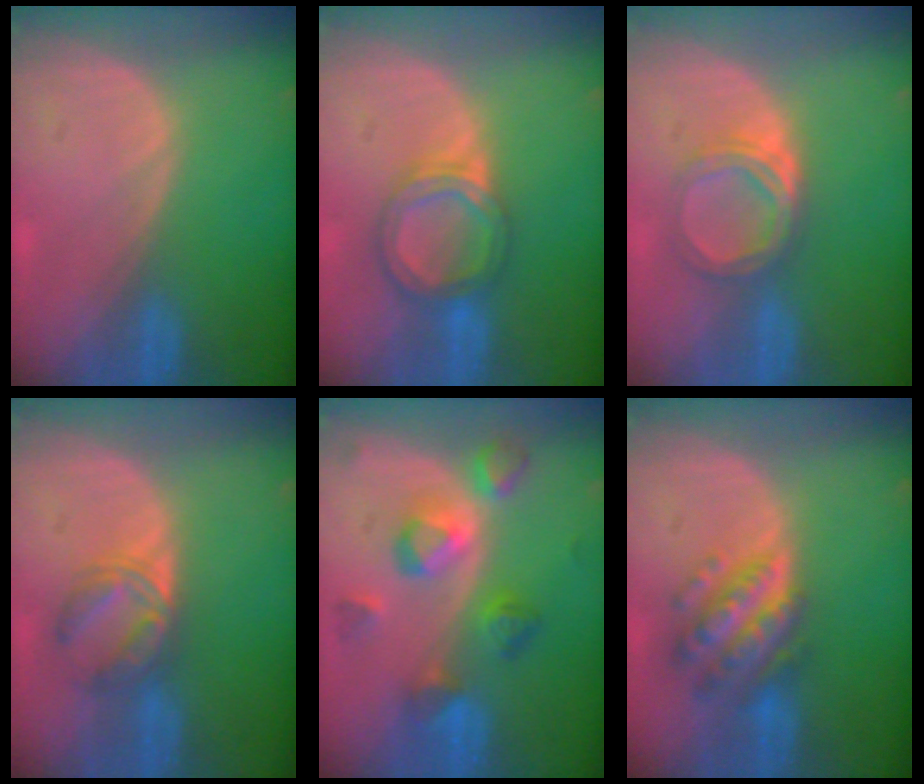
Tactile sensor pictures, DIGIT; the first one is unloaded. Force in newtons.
{"total": 6.2, "press": 5.7, "slide": 2.5}
{"total": 5.6, "press": 5.0, "slide": 2.5}
{"total": 5.6, "press": 5.5, "slide": 1.0}
{"total": 7.7, "press": 7.7, "slide": 0.1}
{"total": 7.6, "press": 7.6, "slide": 0.6}